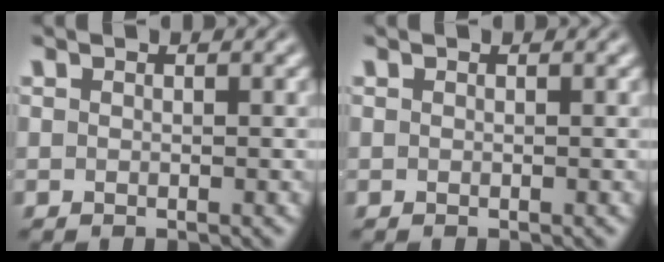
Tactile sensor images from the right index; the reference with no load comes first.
{"total": 0.0}